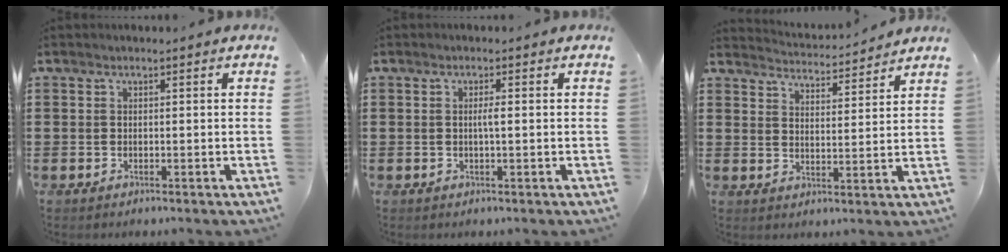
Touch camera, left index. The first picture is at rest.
{"total": 1.5, "force": [0.1, -0.1, 1.5], "torque": [-0.030, -0.004, 0.002]}
{"total": 3.7, "force": [3.6, -0.6, 0.0], "torque": [-0.019, -0.029, 0.061]}